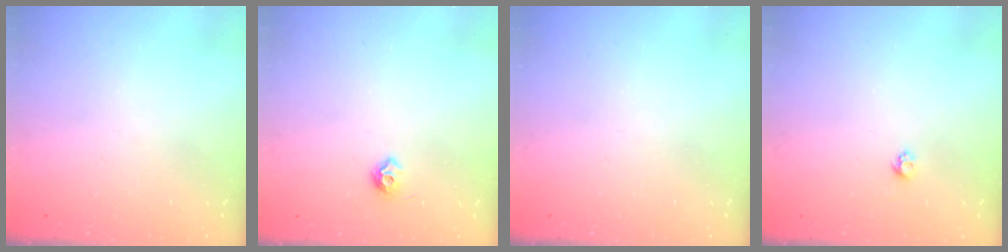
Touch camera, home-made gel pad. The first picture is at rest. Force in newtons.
{"total": 6.1, "press": 6.0, "slide": 0.9}
{"total": 0.0}
{"total": 3.8, "press": 3.7, "slide": 0.5}